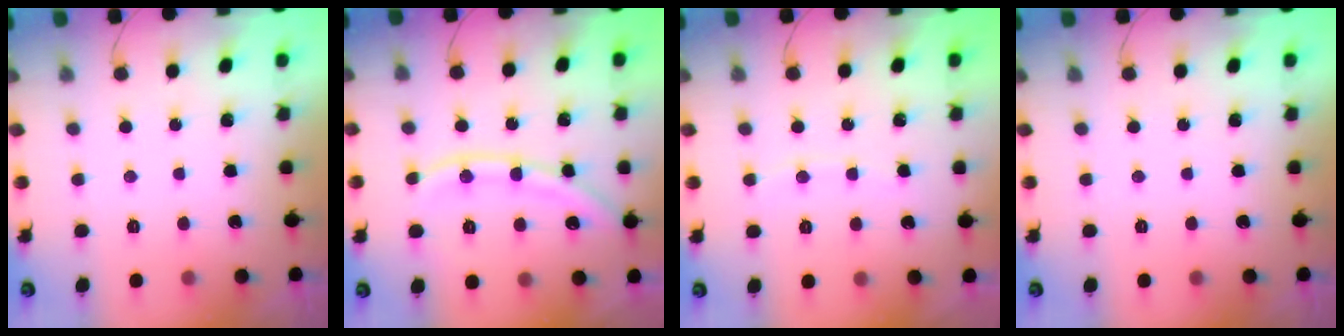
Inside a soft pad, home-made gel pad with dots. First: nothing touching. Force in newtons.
{"total": 10.4, "press": 10.3, "slide": 1.4}
{"total": 3.9, "press": 3.8, "slide": 0.3}
{"total": 0.0}